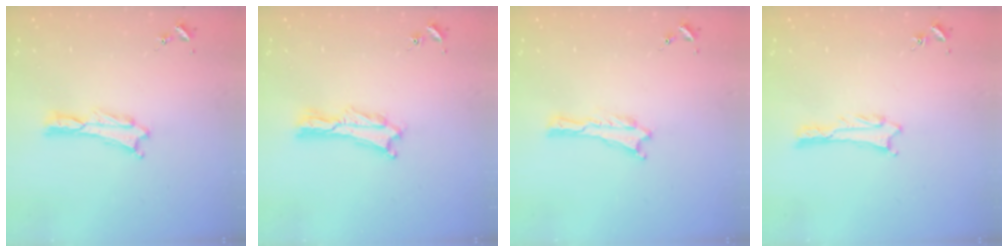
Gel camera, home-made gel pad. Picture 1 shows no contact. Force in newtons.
{"total": 1.4, "press": 1.4, "slide": 0.3}
{"total": 0.0}
{"total": 1.1, "press": 1.1, "slide": 0.1}